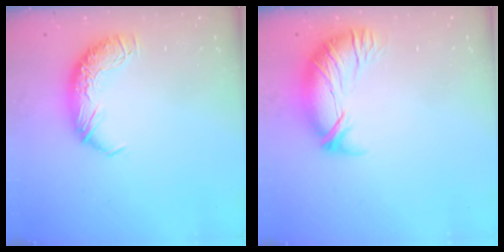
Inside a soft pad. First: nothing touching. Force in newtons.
{"total": 3.5, "press": 2.5, "slide": 2.4}